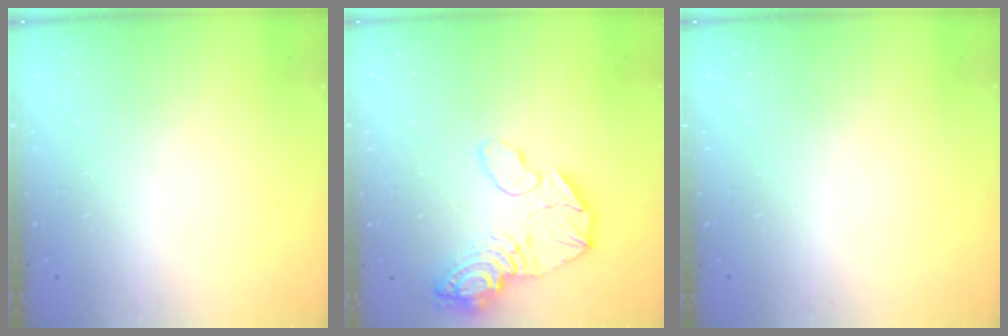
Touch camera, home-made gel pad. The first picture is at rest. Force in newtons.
{"total": 13.8, "press": 13.7, "slide": 1.8}
{"total": 0.0}